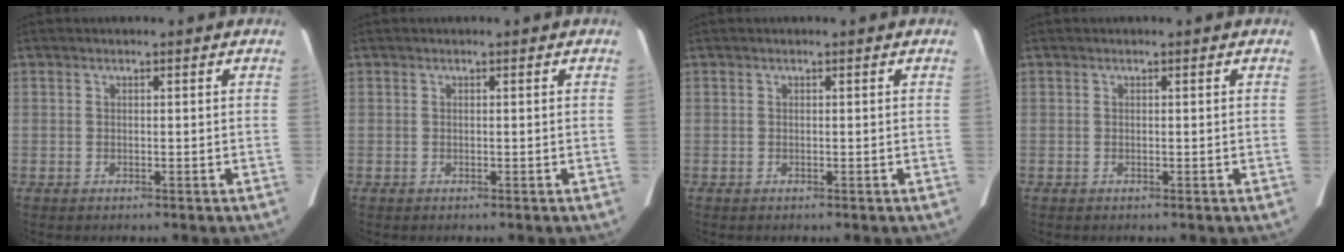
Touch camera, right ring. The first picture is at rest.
{"total": 0.0}
{"total": 0.0}
{"total": 0.0}